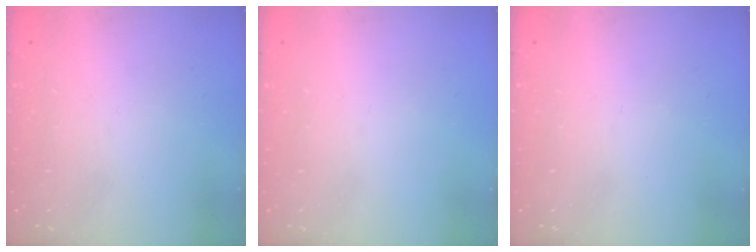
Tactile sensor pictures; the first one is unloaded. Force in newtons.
{"total": 0.0}
{"total": 0.0}